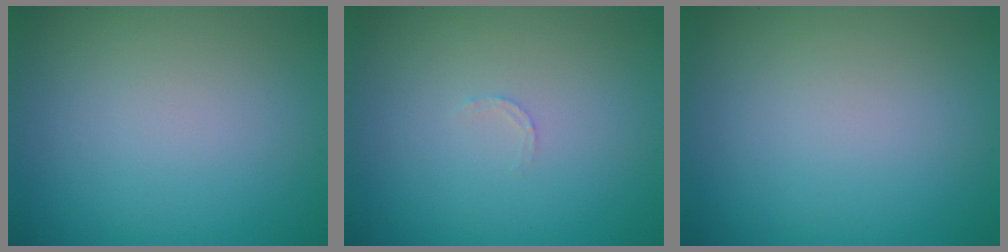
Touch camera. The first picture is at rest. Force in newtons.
{"total": 0.7, "press": 0.6, "slide": 0.3}
{"total": 0.0}